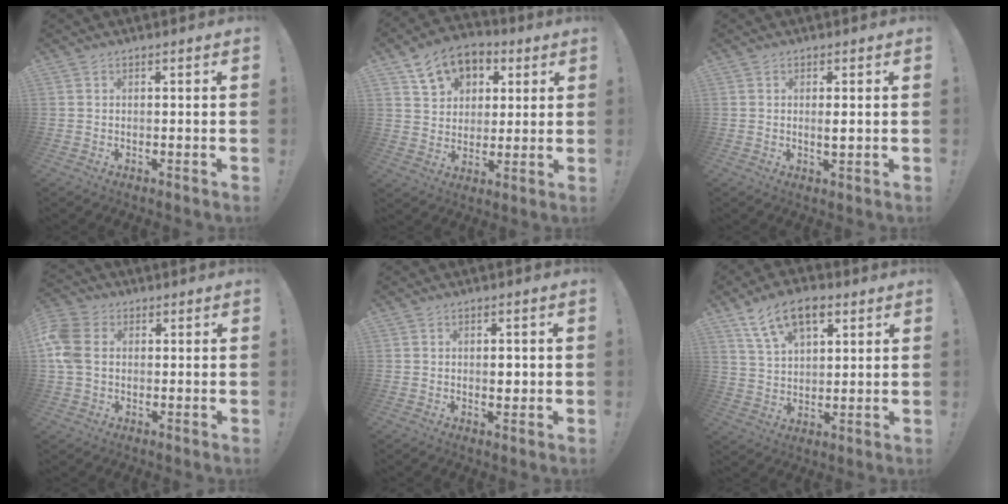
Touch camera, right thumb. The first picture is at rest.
{"total": 11.8, "force": [6.3, 8.8, 4.6], "torque": [-0.062, -0.031, 0.121]}
{"total": 2.2, "force": [0.3, 0.5, 2.1], "torque": [-0.025, -0.007, 0.001]}
{"total": 10.1, "force": [1.1, 7.8, 6.4], "torque": [-0.142, 0.005, 0.023]}
{"total": 2.4, "force": [0.0, 1.7, 1.8], "torque": [-0.011, -0.003, -0.006]}
{"total": 12.9, "force": [6.9, 6.9, 8.5], "torque": [-0.149, -0.020, 0.126]}